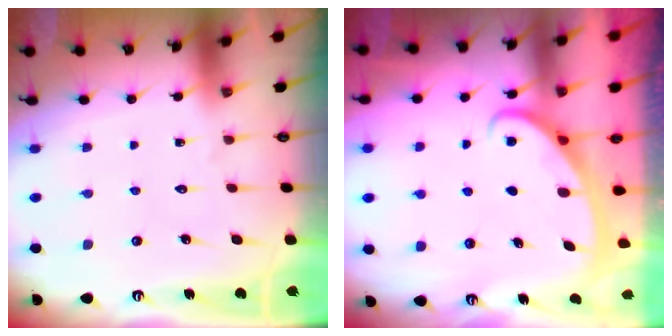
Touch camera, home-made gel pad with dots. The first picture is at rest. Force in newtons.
{"total": 2.8, "press": 2.8, "slide": 0.4}